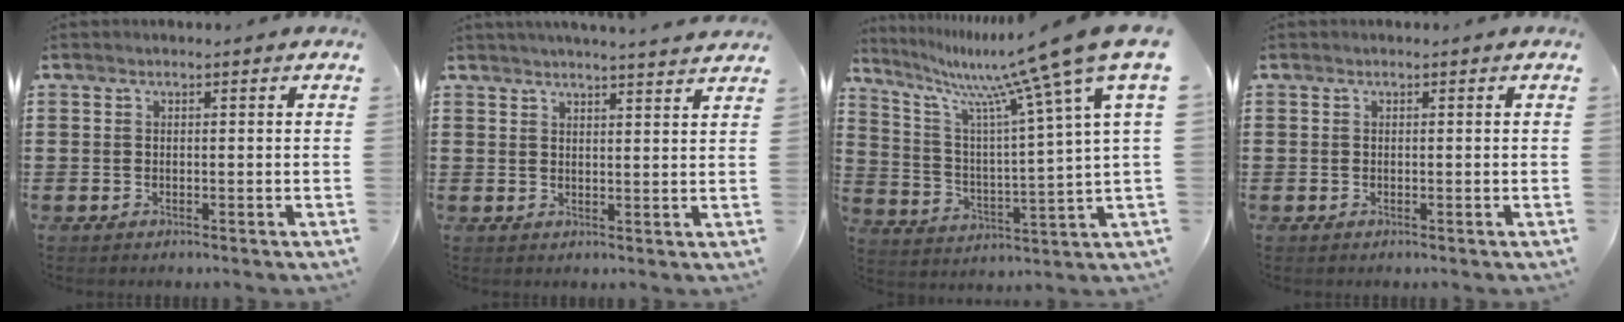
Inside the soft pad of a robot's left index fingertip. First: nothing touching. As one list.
[{"total": 2.9, "force": [2.8, -0.6, 0.4], "torque": [-0.015, -0.012, 0.051]}, {"total": 12.8, "force": [9.6, -0.3, 8.4], "torque": [-0.184, -0.064, 0.147]}, {"total": 0.0}]